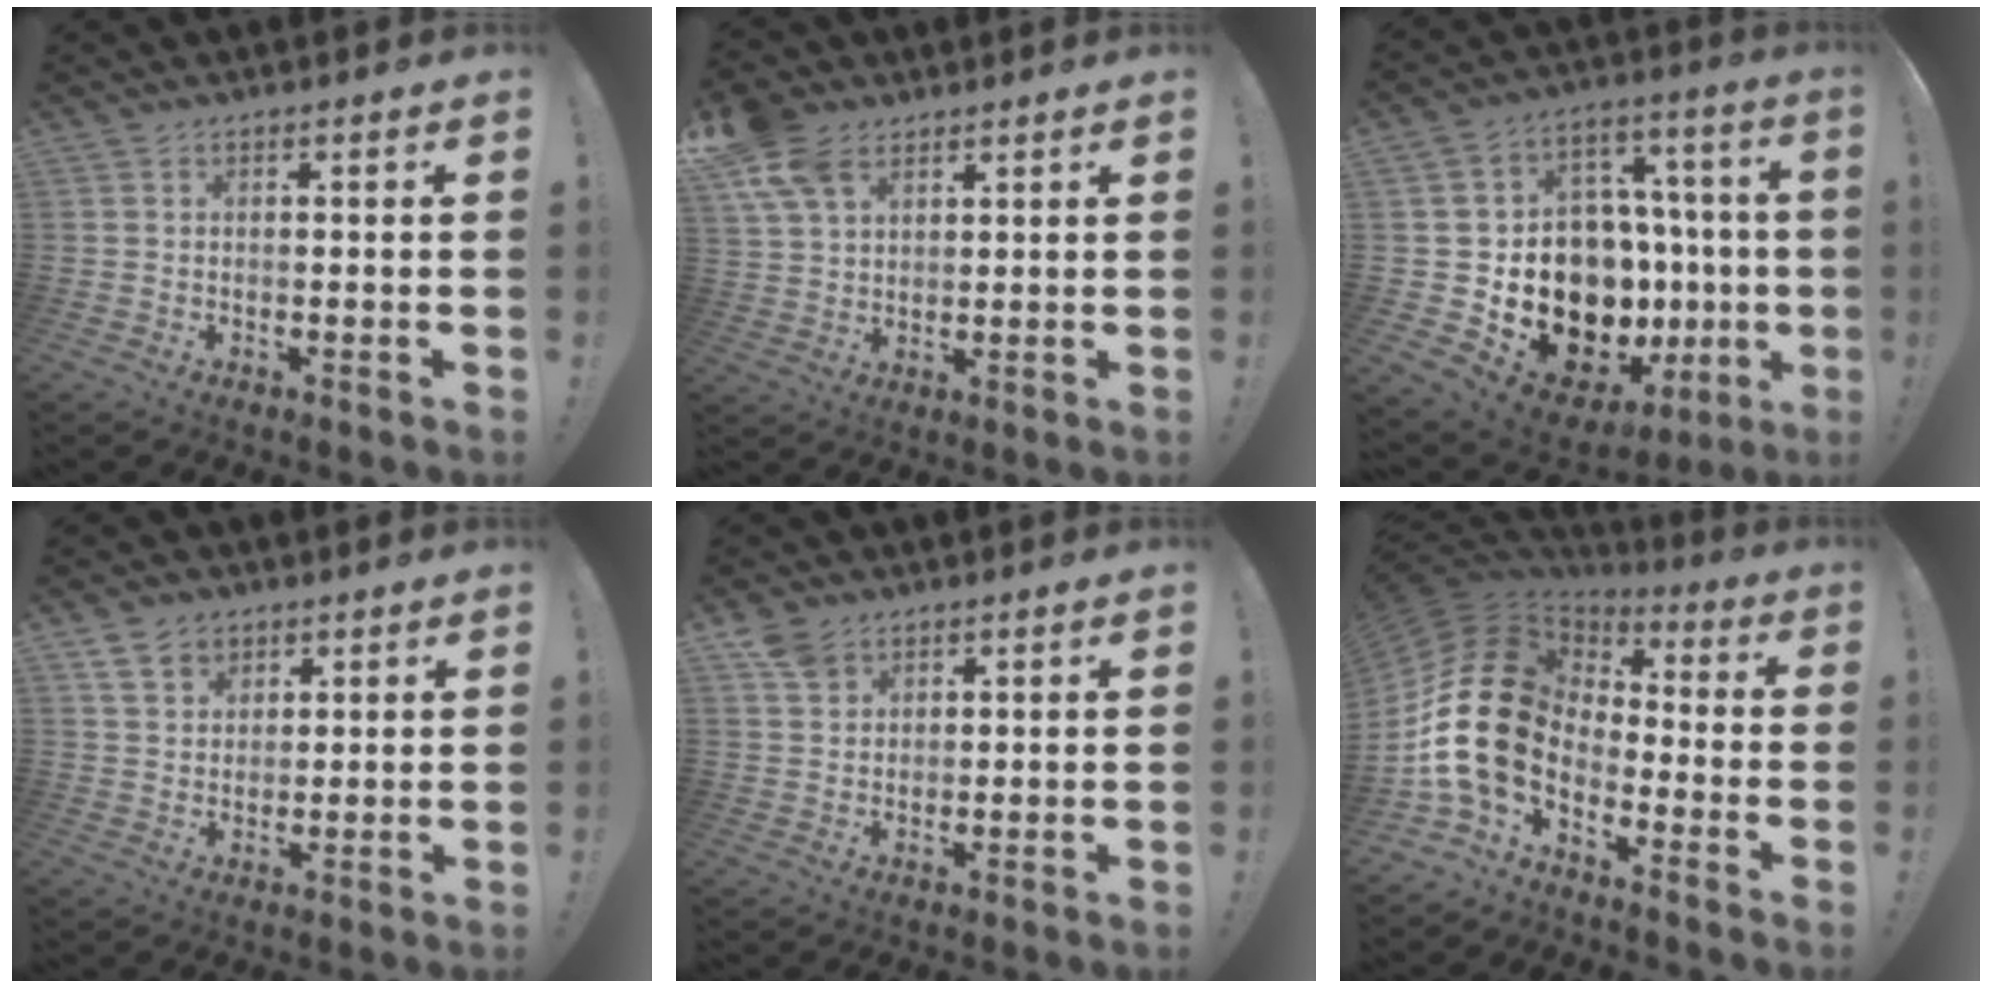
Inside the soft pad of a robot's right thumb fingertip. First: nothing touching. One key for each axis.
{"total": 10.4, "fx": 6.0, "fy": 6.6, "fz": 5.5, "tx": -0.103, "ty": -0.019, "tz": 0.117}
{"total": 20.9, "fx": -4.9, "fy": 15.8, "fz": 12.9, "tx": -0.195, "ty": 0.015, "tz": -0.024}
{"total": 6.7, "fx": 4.3, "fy": 4.7, "fz": 1.9, "tx": -0.031, "ty": -0.020, "tz": 0.084}
{"total": 5.3, "fx": 3.5, "fy": 3.6, "fz": 1.7, "tx": -0.012, "ty": -0.019, "tz": 0.066}
{"total": 18.2, "fx": -3.1, "fy": 12.2, "fz": 13.2, "tx": -0.283, "ty": 0.016, "tz": -0.052}